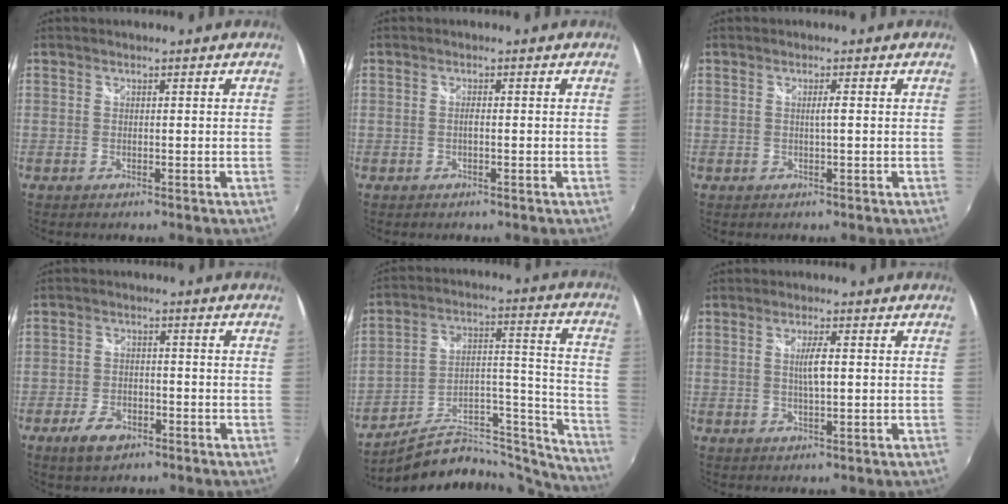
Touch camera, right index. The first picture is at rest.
{"total": 0.7, "force": [-0.3, 0.2, 0.6], "torque": [-0.013, 0.001, -0.006]}
{"total": 1.3, "force": [0.0, -0.3, 1.3], "torque": [-0.021, -0.001, -0.002]}
{"total": 6.1, "force": [-3.9, 3.4, 3.1], "torque": [-0.081, 0.002, -0.067]}
{"total": 21.7, "force": [-19.6, 6.6, 6.6], "torque": [-0.058, 0.067, -0.285]}
{"total": 3.4, "force": [0.2, 0.3, 3.4], "torque": [-0.061, -0.002, 0.005]}